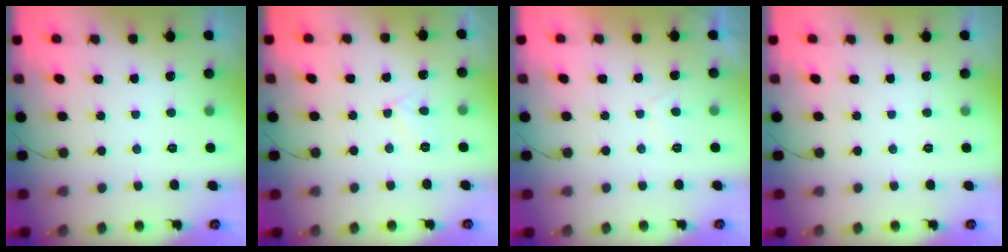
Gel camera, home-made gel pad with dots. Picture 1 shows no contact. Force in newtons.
{"total": 4.3, "press": 4.3, "slide": 0.5}
{"total": 1.6, "press": 1.6, "slide": 0.5}
{"total": 0.0}